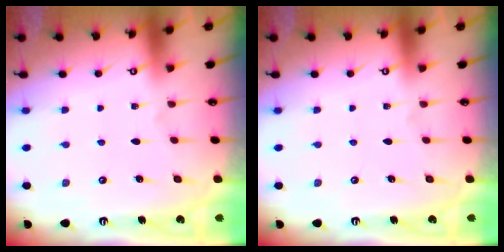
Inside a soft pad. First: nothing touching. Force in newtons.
{"total": 0.0}